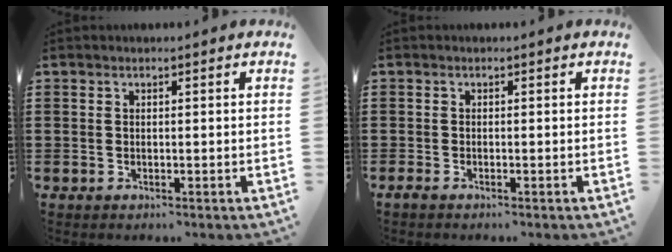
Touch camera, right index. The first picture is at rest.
{"total": 0.6, "force": [-0.5, 0.1, 0.3], "torque": [-0.007, -0.004, -0.009]}